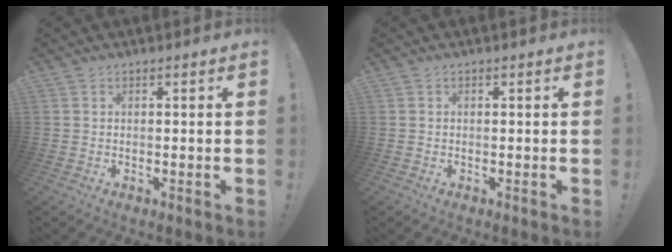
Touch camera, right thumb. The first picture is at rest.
{"total": 0.5, "force": [-0.4, 0.1, 0.2], "torque": [-0.004, 0.001, -0.008]}